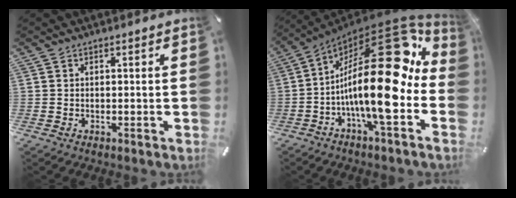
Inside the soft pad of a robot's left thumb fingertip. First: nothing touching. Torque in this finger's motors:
{"motor_torque": [1.40, 3.36, 2.77, 0.00, 0.36]}